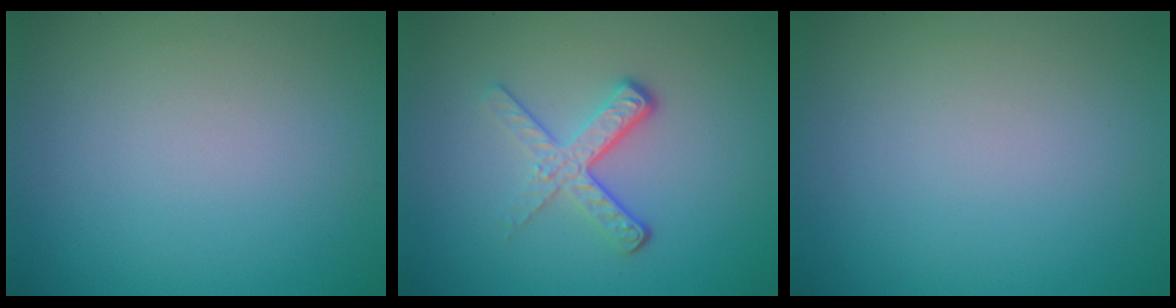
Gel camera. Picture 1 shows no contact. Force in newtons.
{"total": 3.7, "press": 2.3, "slide": 2.9}
{"total": 0.0}